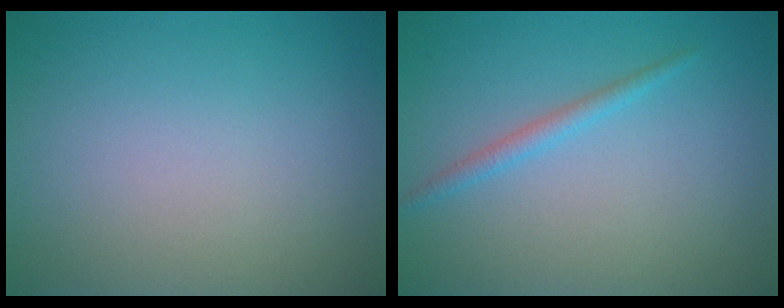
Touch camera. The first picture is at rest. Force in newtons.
{"total": 1.4, "press": 1.4, "slide": 0.1}